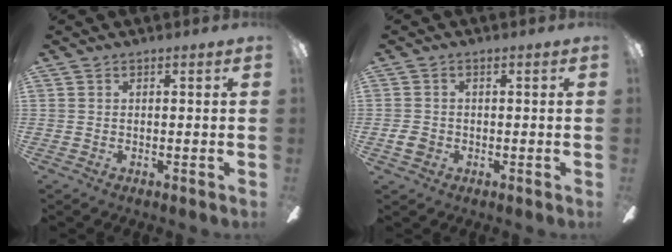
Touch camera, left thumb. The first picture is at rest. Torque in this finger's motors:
{"motor_torque": [0.33, 0.76, 0.04, 0.11, -0.01]}